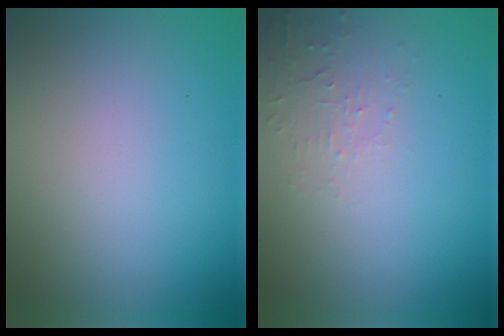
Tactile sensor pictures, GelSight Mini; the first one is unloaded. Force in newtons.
{"total": 1.5, "press": 1.5, "slide": 0.3}